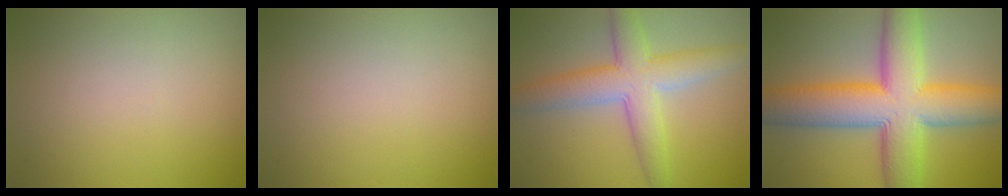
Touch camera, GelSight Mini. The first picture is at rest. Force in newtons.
{"total": 0.0}
{"total": 5.9, "press": 5.9, "slide": 0.2}
{"total": 11.6, "press": 11.6, "slide": 0.3}